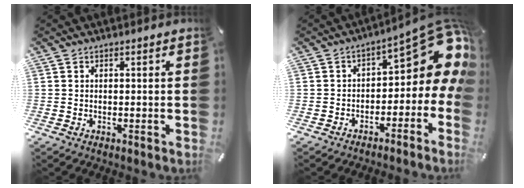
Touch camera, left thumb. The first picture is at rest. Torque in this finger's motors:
{"motor_torque": [-0.26, 0.94, 0.74, 0.67, 0.07]}